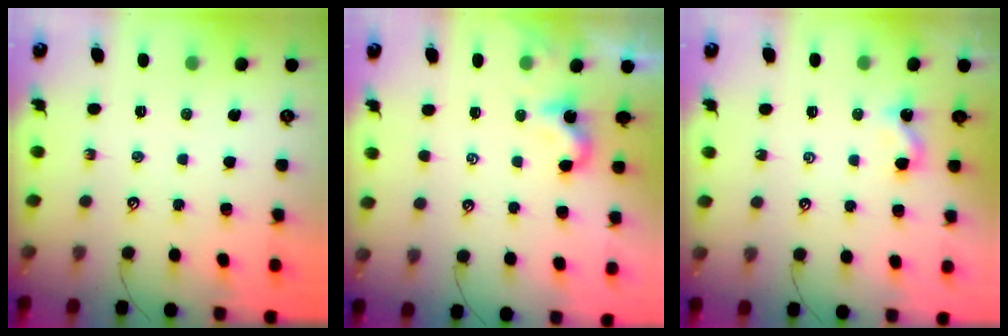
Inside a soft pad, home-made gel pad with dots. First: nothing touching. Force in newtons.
{"total": 1.3, "press": 1.3, "slide": 0.3}
{"total": 2.0, "press": 2.0, "slide": 0.4}